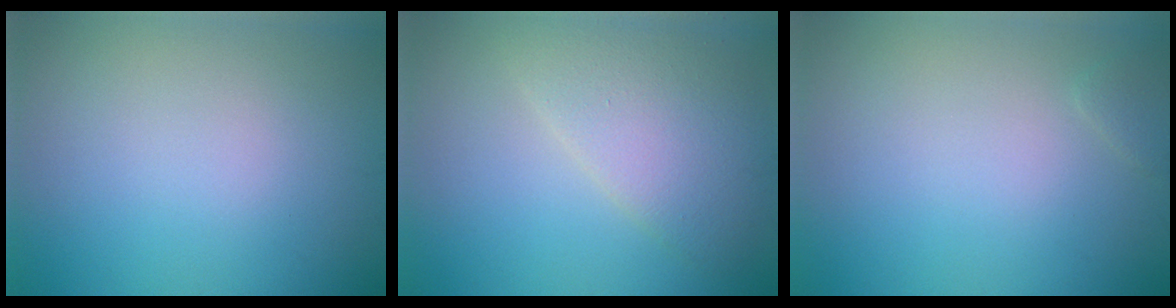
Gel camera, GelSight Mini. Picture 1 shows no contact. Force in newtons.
{"total": 4.9, "press": 4.9, "slide": 0.2}
{"total": 0.8, "press": 0.8, "slide": 0.0}